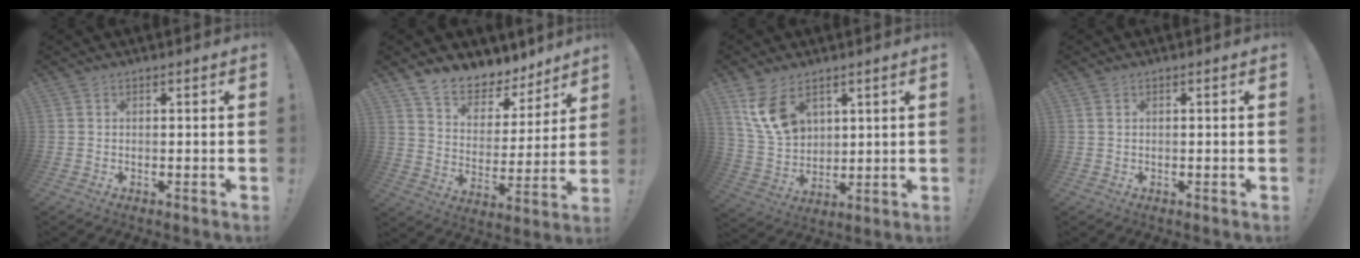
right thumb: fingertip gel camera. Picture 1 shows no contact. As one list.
[{"total": 9.8, "force": [8.6, 4.3, 2.1], "torque": [-0.049, -0.075, 0.158]}, {"total": 12.7, "force": [7.2, 7.9, 7.0], "torque": [-0.144, -0.026, 0.146]}, {"total": 0.8, "force": [0.5, 0.4, 0.5], "torque": [-0.018, 0.004, 0.012]}]